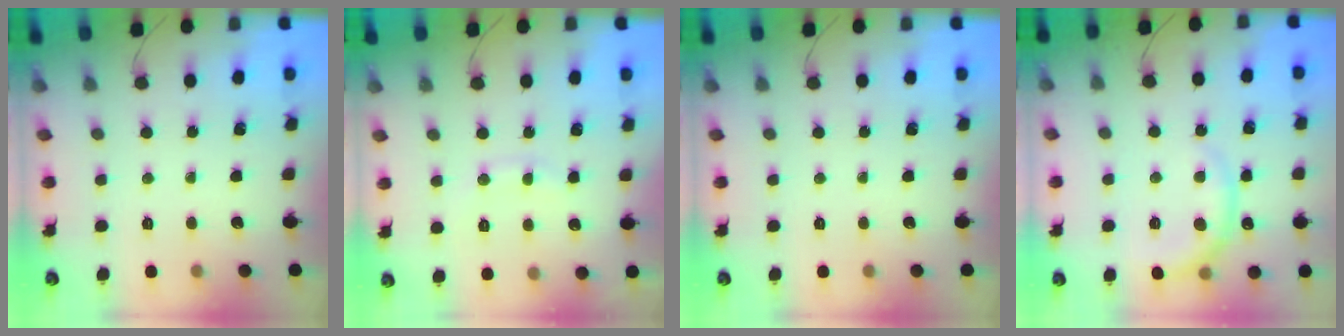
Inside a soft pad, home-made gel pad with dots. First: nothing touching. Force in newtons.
{"total": 8.3, "press": 8.2, "slide": 1.1}
{"total": 0.0}
{"total": 7.0, "press": 7.0, "slide": 0.6}